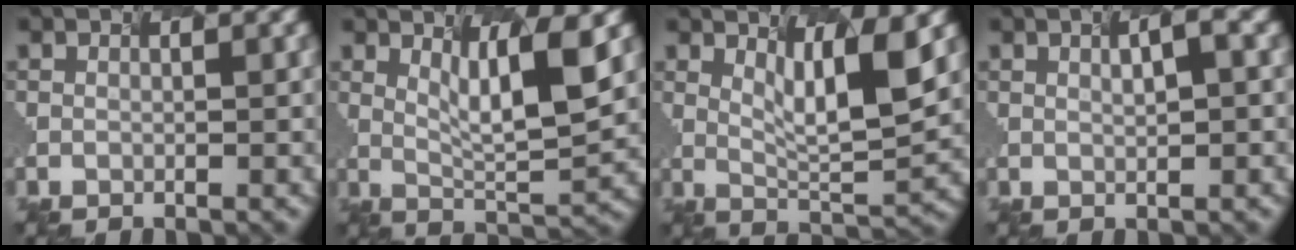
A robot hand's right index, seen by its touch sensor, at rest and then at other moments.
{"total": 3.7, "force": [1.4, -0.3, 3.4], "torque": [-0.095, -0.024, 0.056]}
{"total": 3.5, "force": [1.6, -0.1, 3.2], "torque": [-0.090, -0.024, 0.058]}
{"total": 0.9, "force": [0.1, -0.4, 0.8], "torque": [-0.026, 0.002, 0.026]}